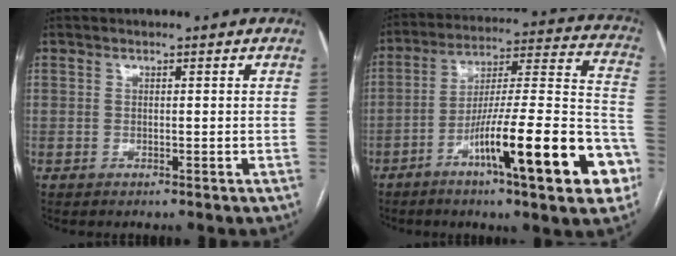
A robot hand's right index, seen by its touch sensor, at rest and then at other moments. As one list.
[{"total": 22.1, "force": [-9.9, 2.2, 19.6], "torque": [-0.258, 0.006, -0.150]}]